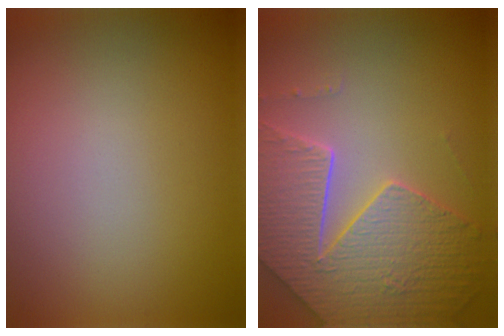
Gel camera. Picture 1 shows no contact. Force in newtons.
{"total": 7.5, "press": 5.6, "slide": 5.0}